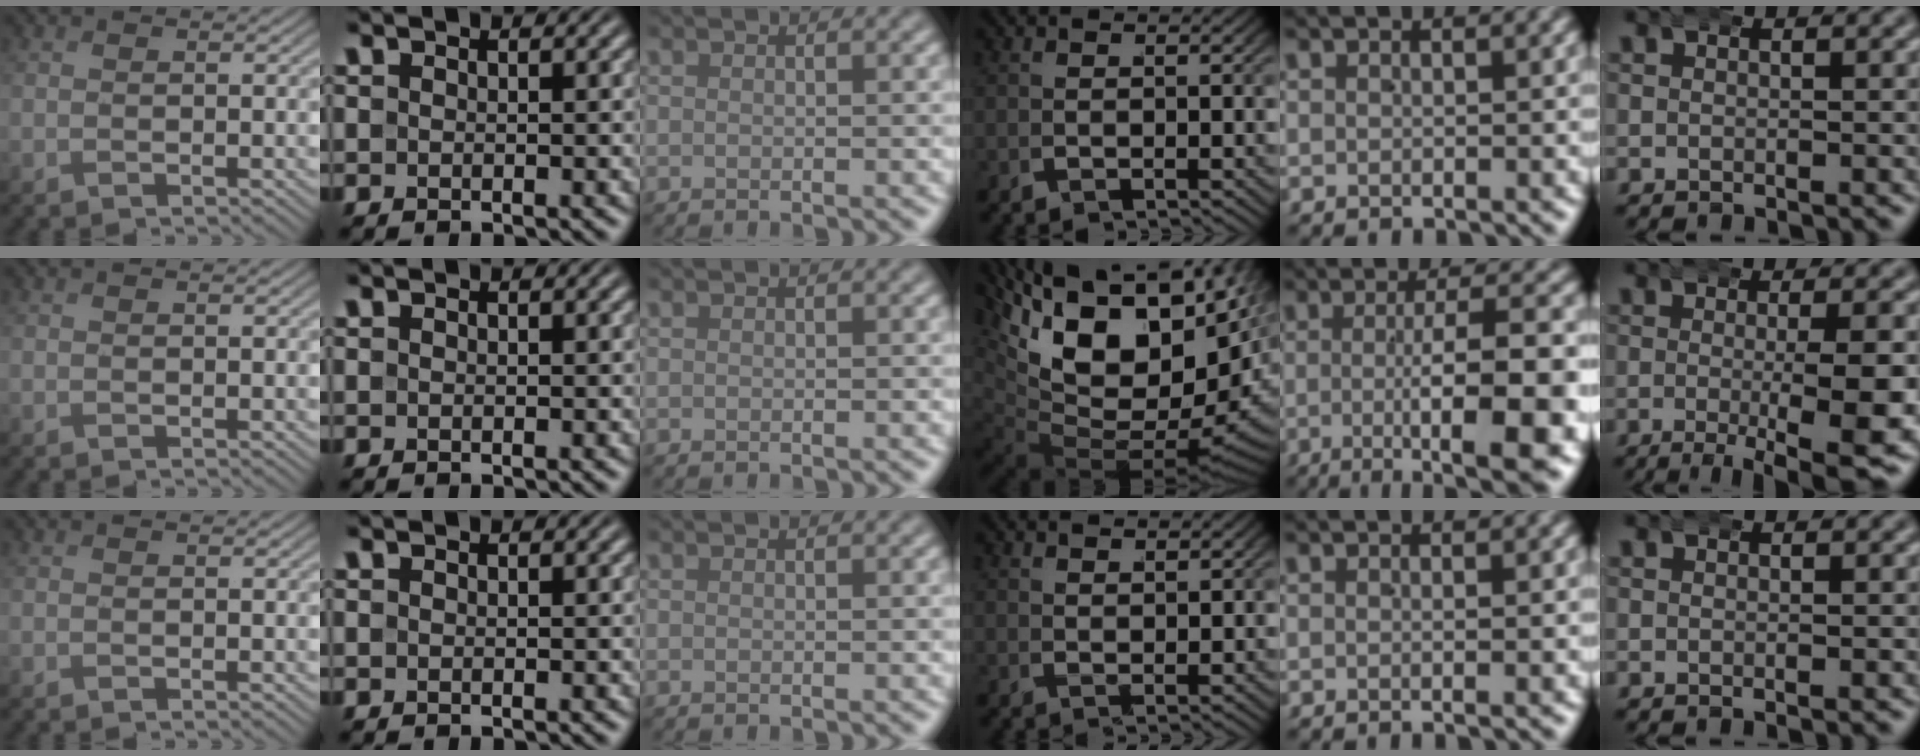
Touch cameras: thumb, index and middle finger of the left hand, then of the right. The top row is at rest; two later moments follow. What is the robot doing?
{"motion": "wrap", "object": "arm wrap"}